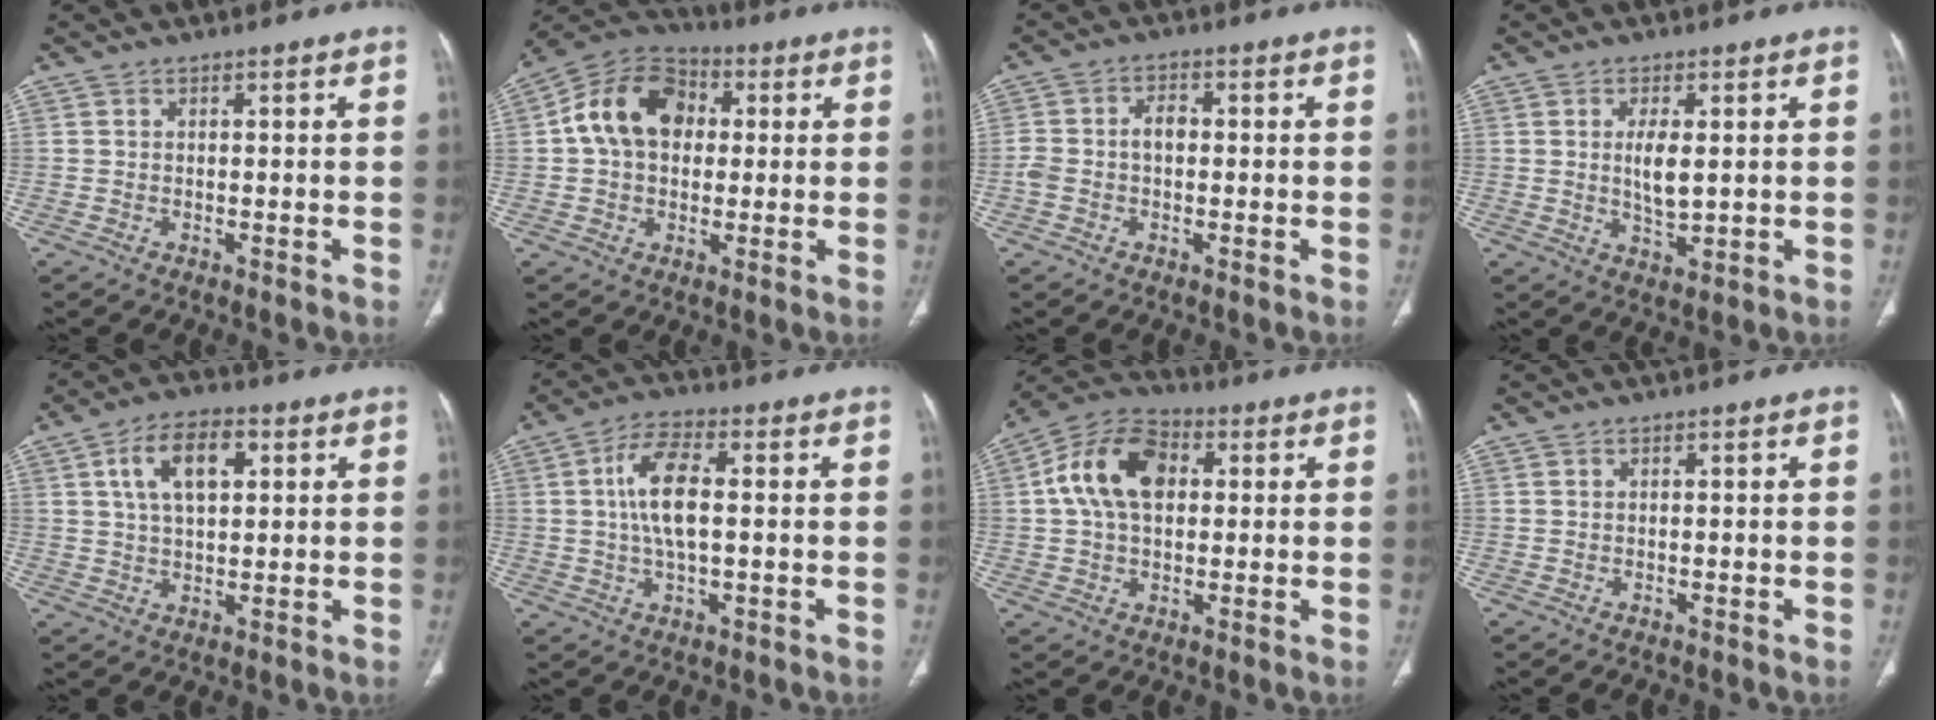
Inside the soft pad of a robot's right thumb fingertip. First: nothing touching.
{"total": 14.0, "force": [2.0, 10.4, 9.1], "torque": [-0.137, 0.026, 0.022]}
{"total": 5.9, "force": [-0.4, 3.8, 4.5], "torque": [-0.094, 0.024, -0.010]}
{"total": 5.4, "force": [0.7, 2.1, 4.9], "torque": [-0.089, -0.012, 0.018]}
{"total": 10.3, "force": [3.3, 5.6, 8.0], "torque": [-0.129, 0.005, 0.056]}
{"total": 9.5, "force": [0.9, 3.9, 8.6], "torque": [-0.172, 0.010, 0.015]}
{"total": 13.5, "force": [2.4, 8.9, 9.8], "torque": [-0.169, 0.023, 0.034]}
{"total": 0.0}